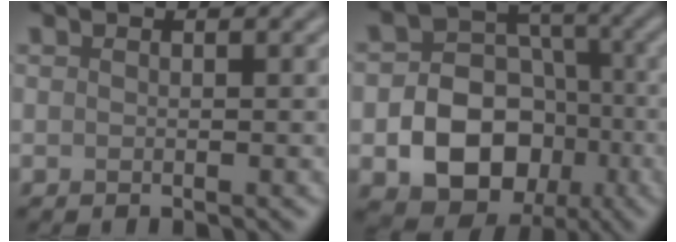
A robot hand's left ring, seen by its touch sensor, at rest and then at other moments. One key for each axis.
{"total": 10.1, "fx": -3.2, "fy": 8.0, "fz": 5.3, "tx": -0.071, "ty": -0.012, "tz": -0.077}